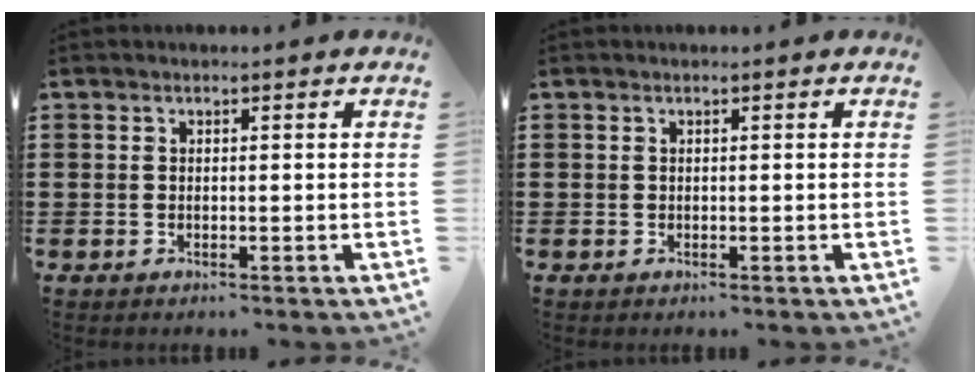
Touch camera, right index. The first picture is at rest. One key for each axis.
{"total": 0.0}